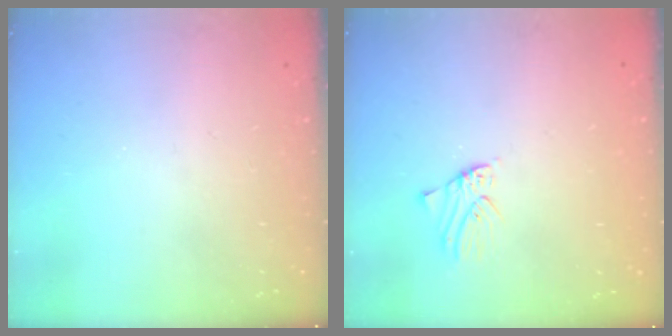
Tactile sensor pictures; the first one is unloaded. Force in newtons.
{"total": 1.1, "press": 1.1, "slide": 0.1}